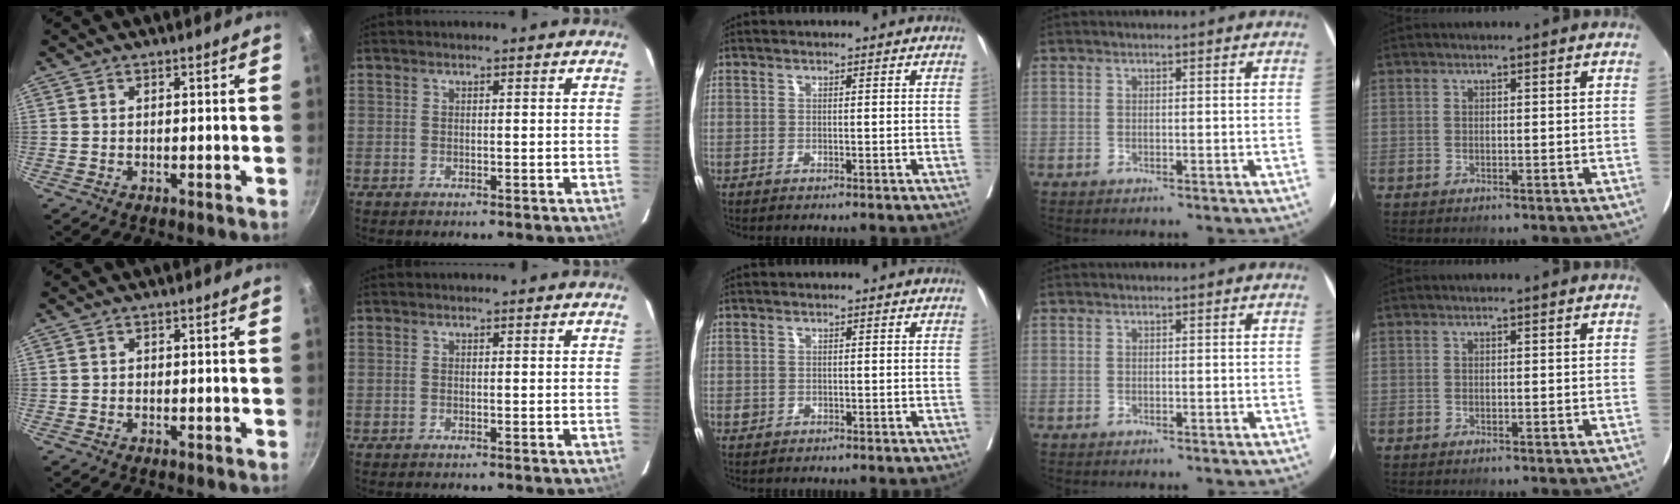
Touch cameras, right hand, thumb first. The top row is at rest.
{"middle": {"total": 0.8, "force": [-0.2, 0.7, 0.3], "torque": [-0.005, 0.002, 0.000]}}